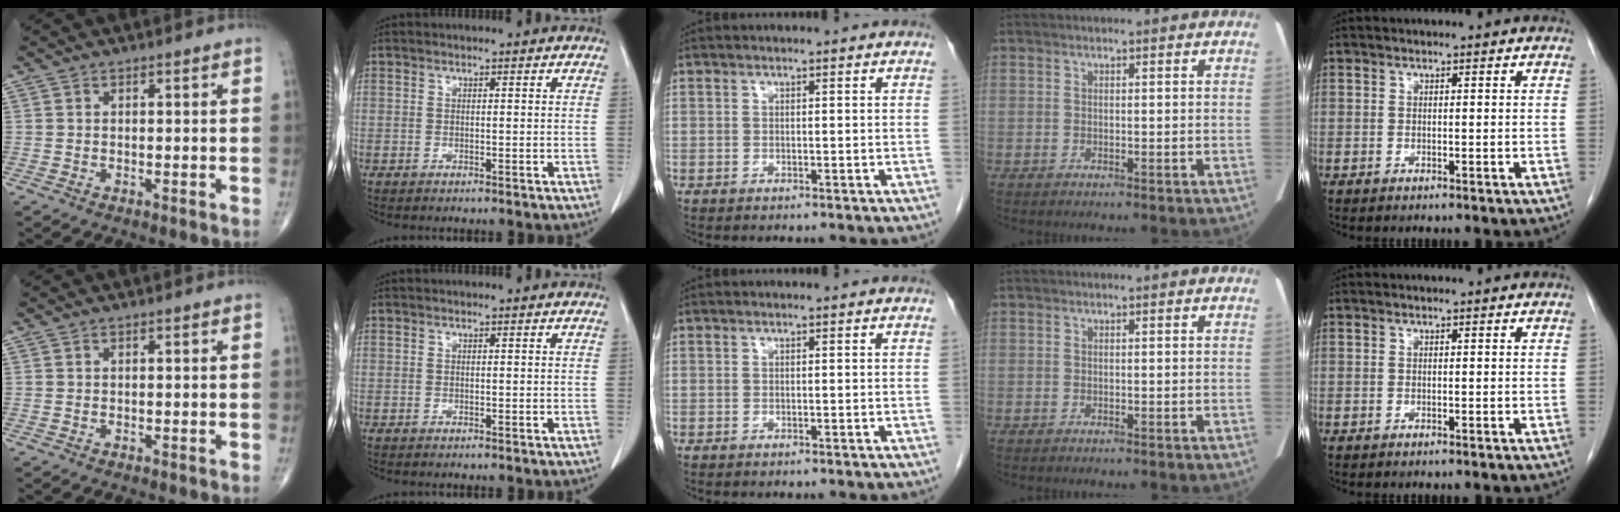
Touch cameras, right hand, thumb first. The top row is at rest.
{}